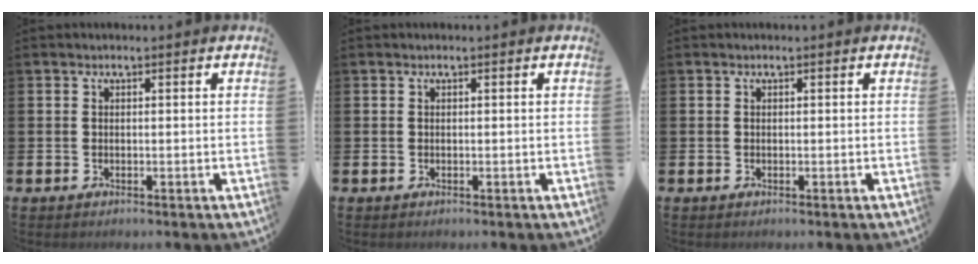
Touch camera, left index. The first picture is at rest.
{"total": 0.0}
{"total": 0.0}